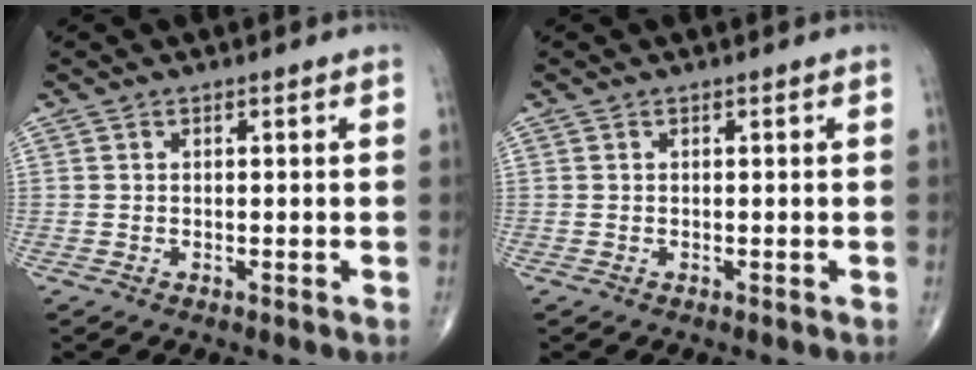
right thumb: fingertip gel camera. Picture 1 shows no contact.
{"total": 0.0}